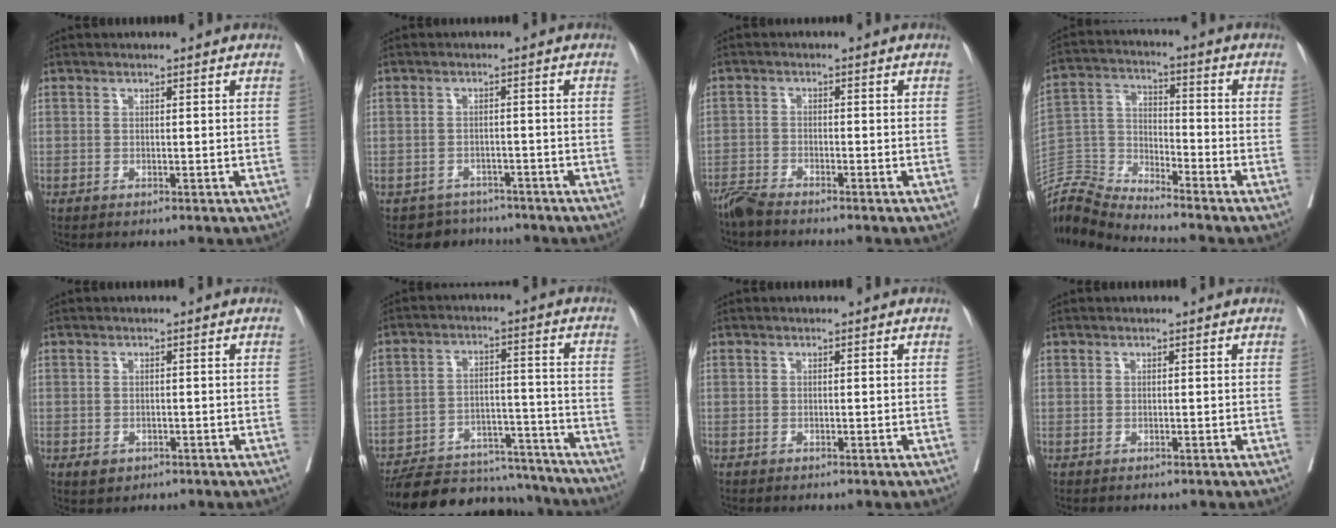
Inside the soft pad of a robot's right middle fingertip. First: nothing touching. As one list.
[{"total": 3.1, "force": [-2.6, 1.5, -0.7], "torque": [0.014, 0.007, -0.042]}, {"total": 3.1, "force": [-2.9, -0.1, 0.9], "torque": [-0.017, -0.011, -0.060]}, {"total": 9.1, "force": [-9.0, -0.9, -0.5], "torque": [0.003, 0.032, -0.179]}, {"total": 1.3, "force": [-0.4, 0.9, 0.9], "torque": [-0.014, -0.001, 0.003]}, {"total": 18.6, "force": [-17.1, 5.0, 5.2], "torque": [-0.096, 0.011, -0.246]}, {"total": 0.0}, {"total": 0.6, "force": [0.6, -0.2, 0.0], "torque": [0.009, 0.003, 0.006]}]